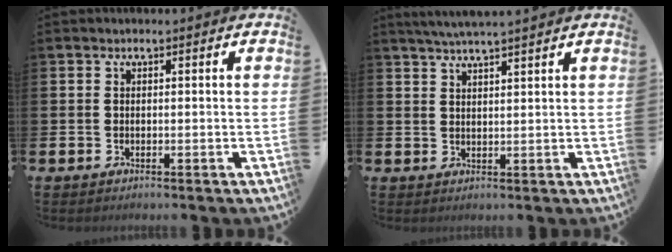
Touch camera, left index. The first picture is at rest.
{"total": 3.5, "force": [3.3, -0.3, 1.1], "torque": [-0.034, -0.004, 0.061]}